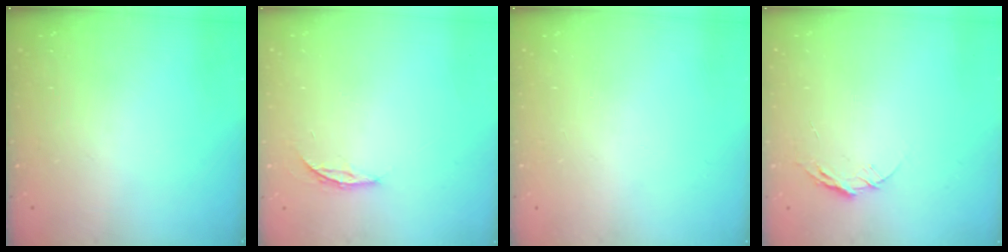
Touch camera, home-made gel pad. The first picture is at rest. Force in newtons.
{"total": 3.8, "press": 3.8, "slide": 0.3}
{"total": 0.0}
{"total": 6.5, "press": 6.5, "slide": 0.6}